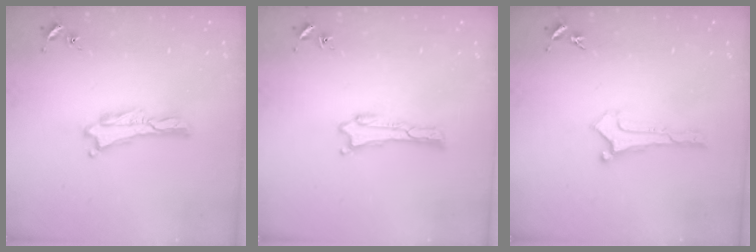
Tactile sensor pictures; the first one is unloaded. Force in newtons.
{"total": 0.0}
{"total": 0.0}